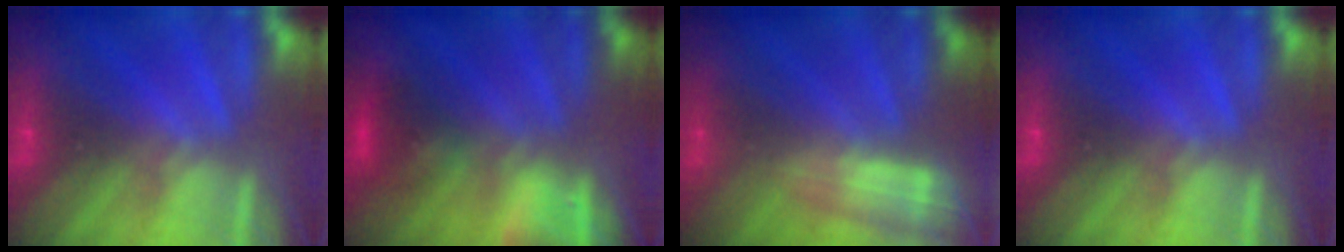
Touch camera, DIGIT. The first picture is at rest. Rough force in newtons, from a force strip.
{"total": 7.5}
{"total": 2.6}
{"total": 0.0}